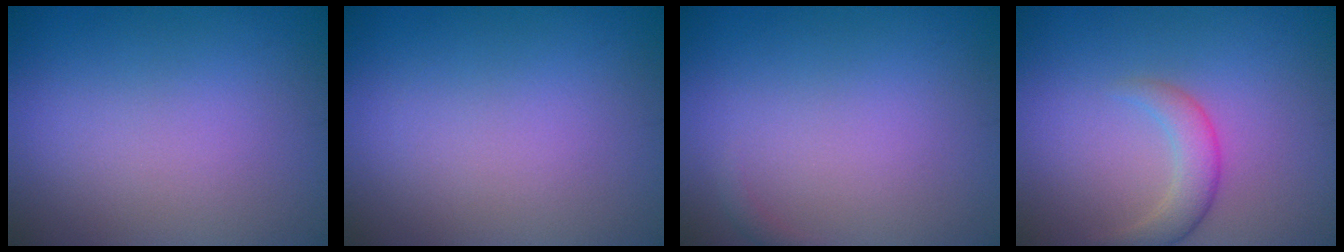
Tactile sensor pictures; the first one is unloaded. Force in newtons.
{"total": 0.0}
{"total": 0.6, "press": 0.6, "slide": 0.1}
{"total": 2.6, "press": 2.6, "slide": 0.2}